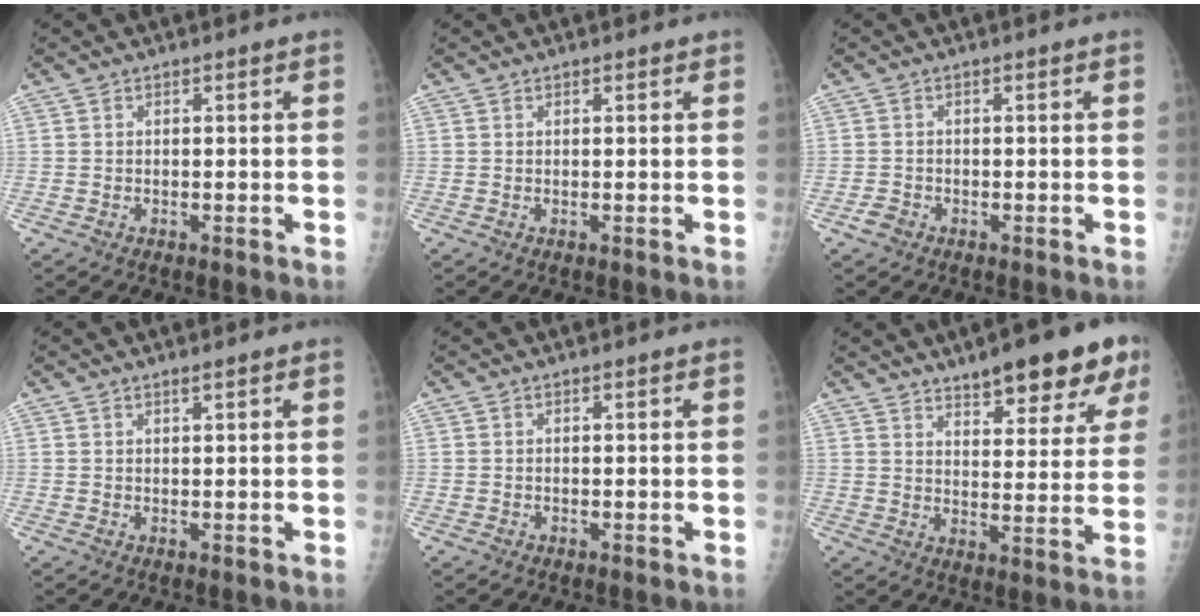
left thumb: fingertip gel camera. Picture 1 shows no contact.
{"total": 0.5, "force": [0.4, 0.2, 0.4], "torque": [-0.006, 0.000, 0.004]}
{"total": 1.6, "force": [-0.9, 1.2, 0.5], "torque": [-0.008, 0.004, -0.018]}
{"total": 0.7, "force": [0.5, 0.0, 0.5], "torque": [-0.010, -0.003, 0.012]}
{"total": 0.0}
{"total": 15.6, "force": [10.3, 4.8, 10.8], "torque": [-0.115, -0.042, 0.144]}